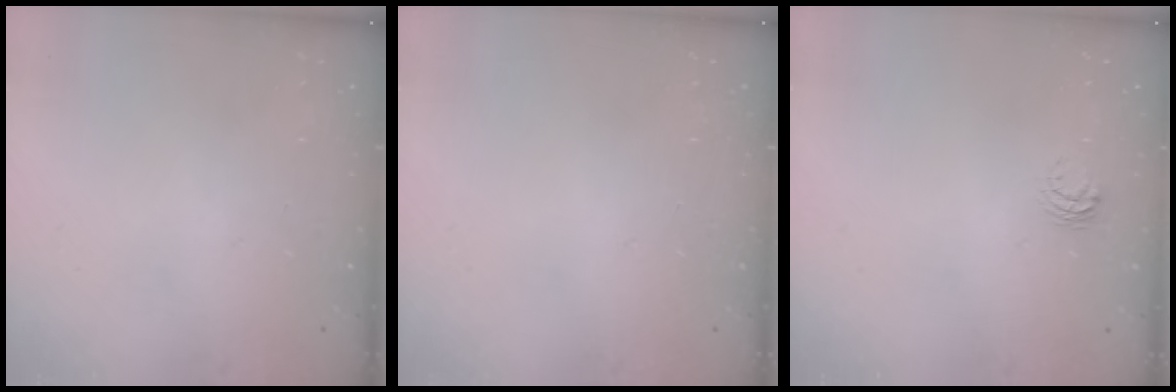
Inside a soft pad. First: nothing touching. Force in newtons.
{"total": 0.0}
{"total": 3.5, "press": 3.5, "slide": 0.5}